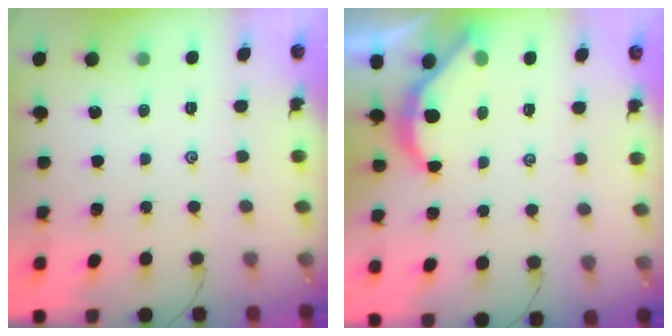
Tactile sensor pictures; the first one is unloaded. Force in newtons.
{"total": 4.1, "press": 4.1, "slide": 0.4}